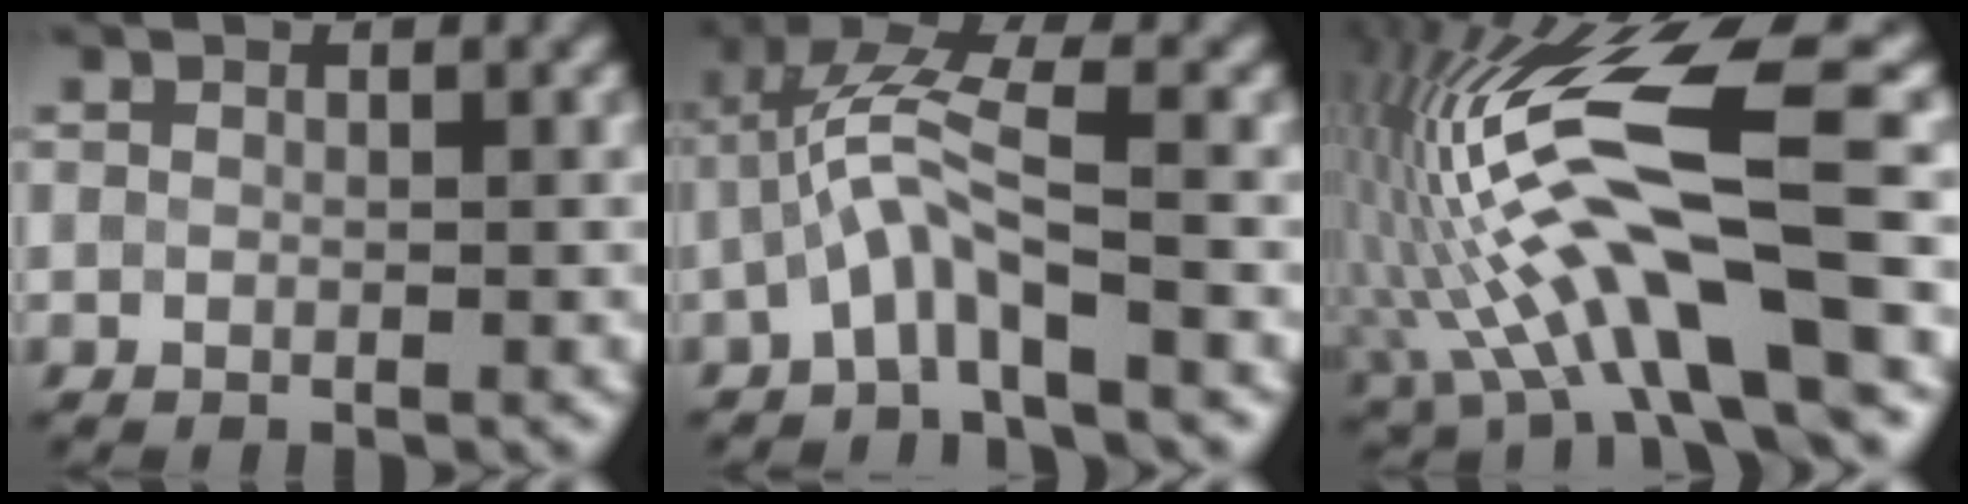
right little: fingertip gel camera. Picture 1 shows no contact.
{"total": 4.3, "force": [-1.9, 0.4, 3.9], "torque": [-0.085, 0.021, -0.045]}
{"total": 13.0, "force": [-1.2, 2.9, 12.6], "torque": [-0.249, 0.016, -0.017]}